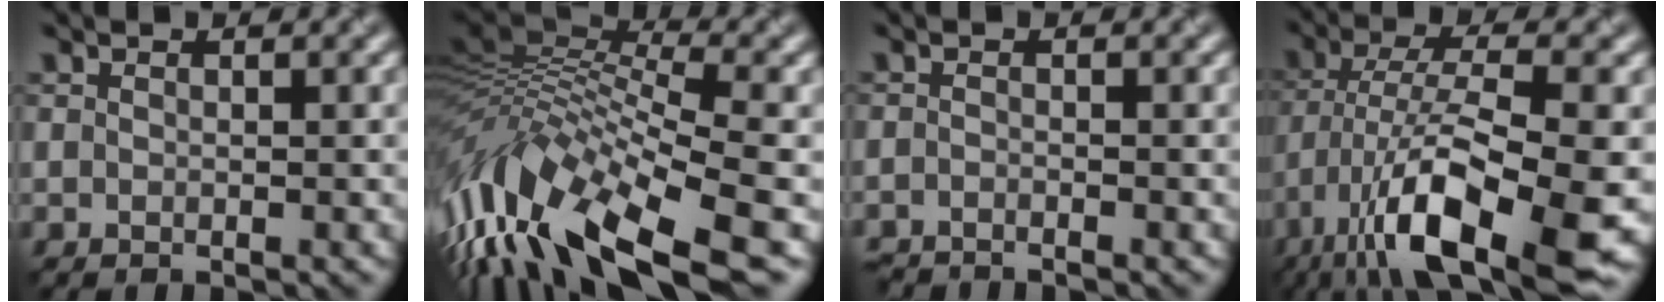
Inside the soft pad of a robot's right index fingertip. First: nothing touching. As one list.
[{"total": 11.8, "force": [-4.0, 4.3, 10.2], "torque": [-0.209, 0.021, -0.065]}, {"total": 2.0, "force": [-1.9, 0.0, 0.4], "torque": [-0.018, -0.006, -0.043]}, {"total": 12.3, "force": [-5.1, 4.1, 10.3], "torque": [-0.197, -0.002, -0.094]}]